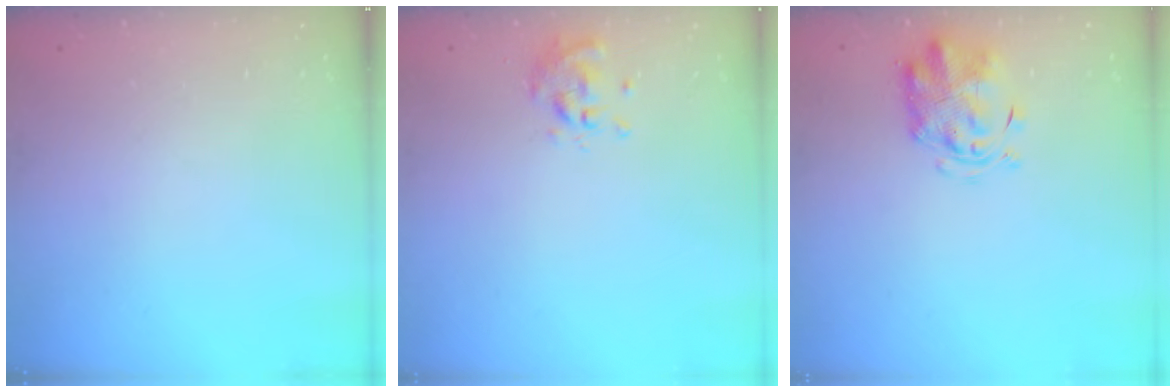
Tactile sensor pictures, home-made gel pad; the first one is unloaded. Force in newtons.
{"total": 0.6, "press": 0.6, "slide": 0.2}
{"total": 2.9, "press": 2.9, "slide": 0.6}